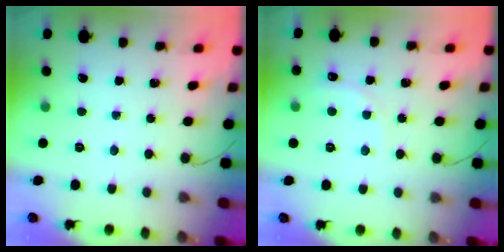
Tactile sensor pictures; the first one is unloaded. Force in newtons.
{"total": 6.8, "press": 6.7, "slide": 1.2}